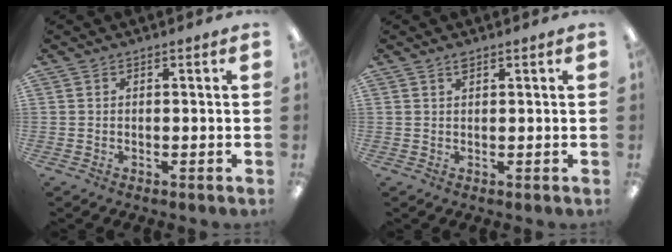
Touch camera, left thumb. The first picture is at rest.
{"total": 1.4, "force": [1.0, 0.4, 0.8], "torque": [-0.019, 0.002, 0.018]}